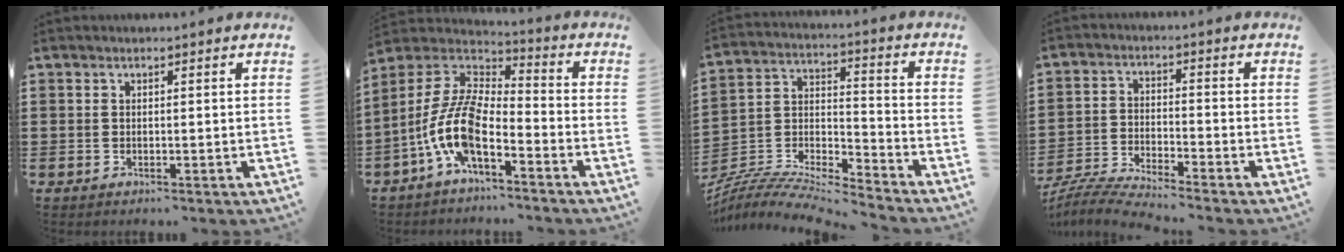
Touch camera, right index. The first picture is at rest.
{"total": 10.3, "force": [-4.9, 3.8, 8.2], "torque": [-0.215, -0.024, -0.107]}
{"total": 7.9, "force": [-7.7, 0.6, 1.7], "torque": [-0.040, -0.002, -0.159]}
{"total": 5.4, "force": [-5.3, -0.4, 1.1], "torque": [-0.046, -0.018, -0.111]}